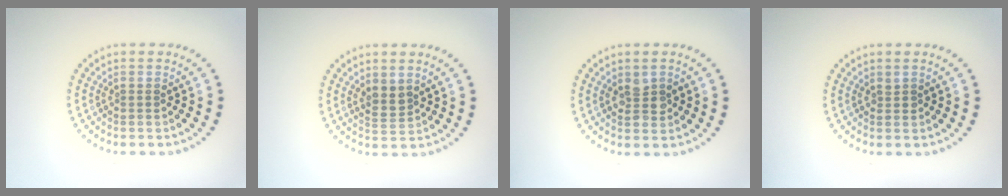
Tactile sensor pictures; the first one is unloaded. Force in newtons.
{"total": 1.8, "press": 1.5, "slide": 0.9}
{"total": 2.1, "press": 2.0, "slide": 0.2}
{"total": 0.6, "press": 0.4, "slide": 0.4}